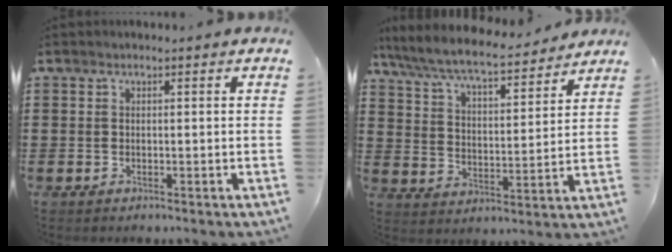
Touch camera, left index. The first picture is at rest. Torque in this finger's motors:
{"motor_torque": [0.95, -1.19, 0.24, 0.18]}